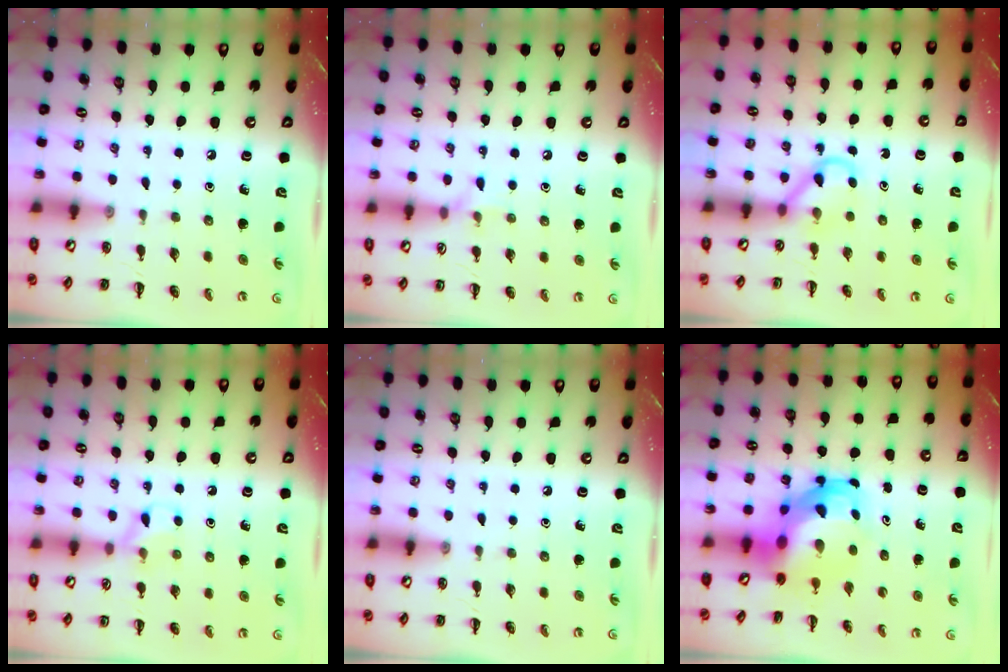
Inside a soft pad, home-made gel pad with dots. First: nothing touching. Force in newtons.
{"total": 5.4, "press": 5.2, "slide": 1.5}
{"total": 2.9, "press": 2.8, "slide": 0.9}
{"total": 7.8, "press": 7.5, "slide": 2.2}
{"total": 0.0}
{"total": 6.9, "press": 6.7, "slide": 1.8}